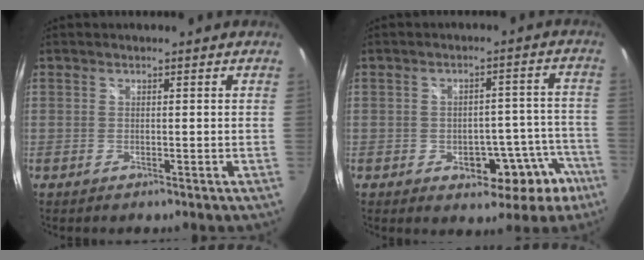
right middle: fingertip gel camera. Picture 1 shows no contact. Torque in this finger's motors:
{"motor_torque": [0.48, -0.45, 0.09, 0.03]}